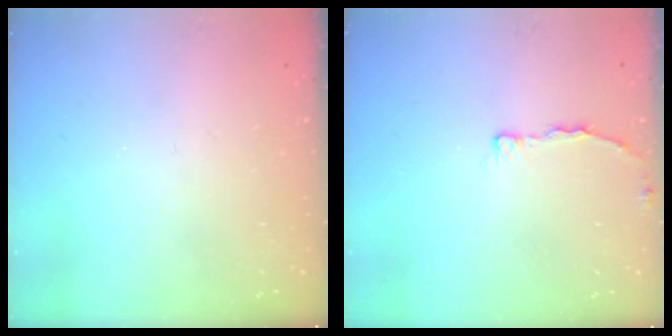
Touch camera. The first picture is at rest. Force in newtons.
{"total": 4.0, "press": 4.0, "slide": 0.4}